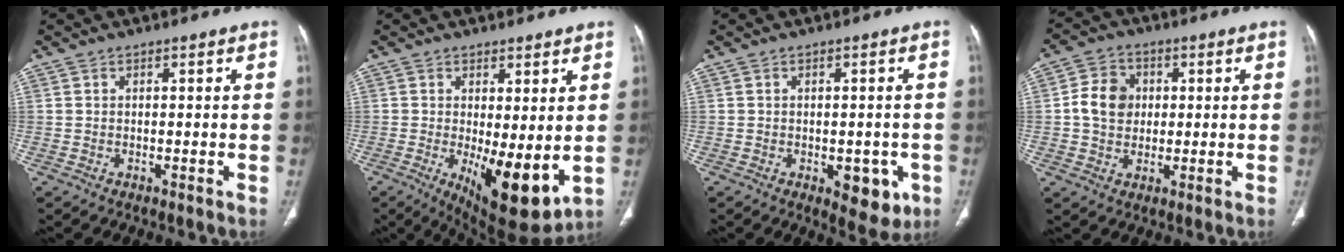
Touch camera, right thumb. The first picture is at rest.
{"total": 11.4, "force": [-1.4, 4.0, 10.5], "torque": [-0.155, -0.031, -0.007]}
{"total": 7.0, "force": [-2.4, 3.7, 5.4], "torque": [-0.039, 0.001, -0.021]}
{"total": 7.6, "force": [0.7, 6.4, 4.1], "torque": [-0.056, 0.007, 0.007]}